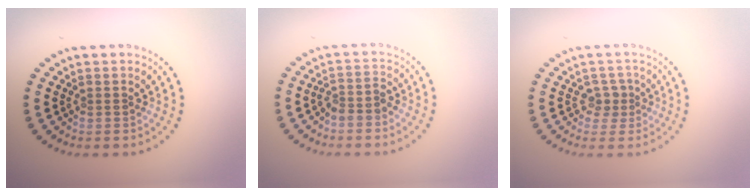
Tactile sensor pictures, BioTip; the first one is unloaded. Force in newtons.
{"total": 1.8, "press": 1.5, "slide": 1.1}
{"total": 1.6, "press": 1.2, "slide": 1.0}